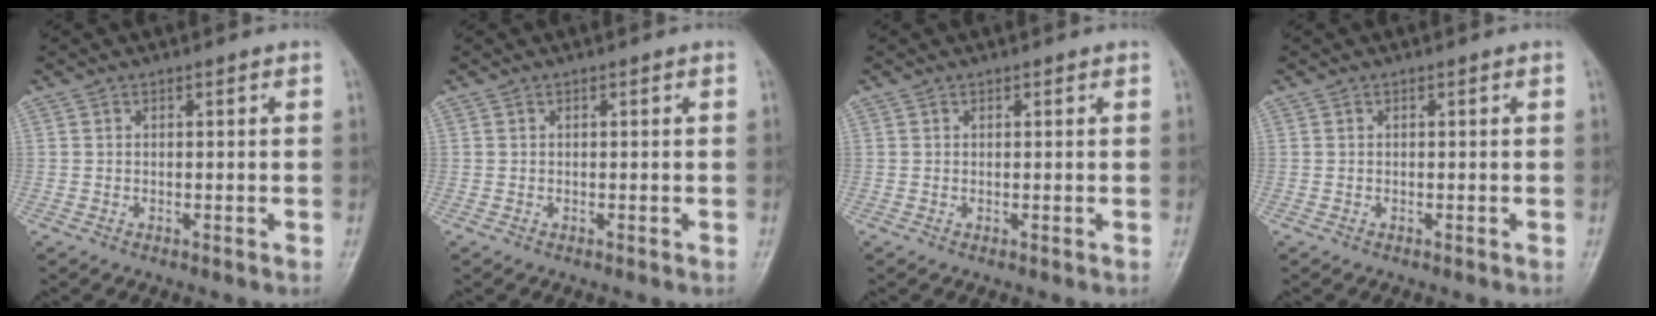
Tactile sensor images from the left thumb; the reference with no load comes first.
{"total": 0.0}
{"total": 0.0}
{"total": 0.0}